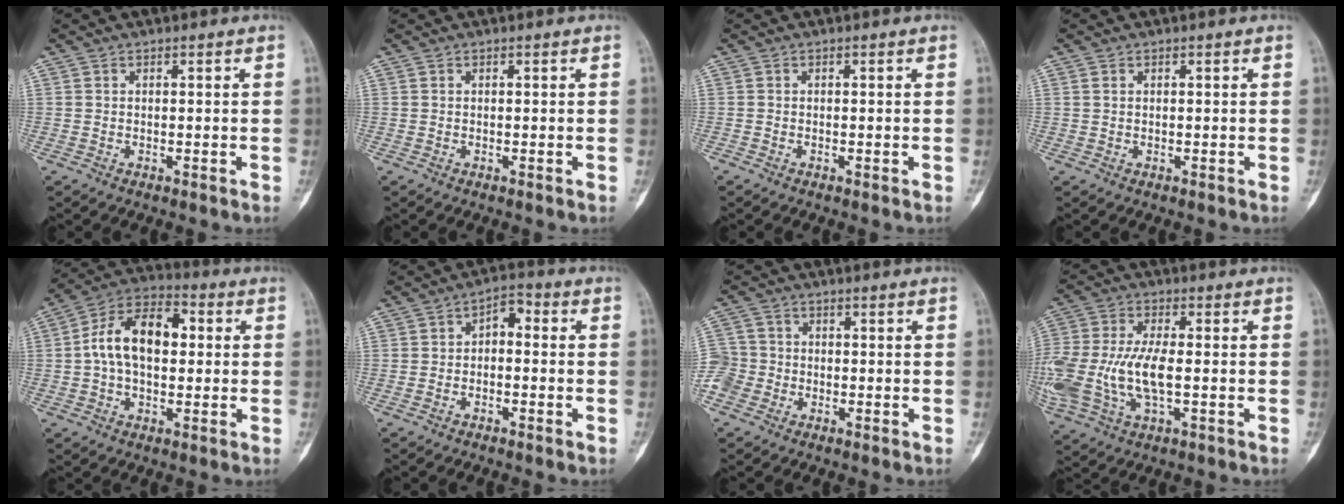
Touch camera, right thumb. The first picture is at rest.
{"total": 0.0}
{"total": 0.0}
{"total": 0.6, "force": [0.3, 0.4, 0.3], "torque": [-0.005, 0.003, 0.006]}
{"total": 13.7, "force": [1.1, 8.4, 10.8], "torque": [-0.174, 0.034, 0.006]}
{"total": 3.9, "force": [-0.1, 2.5, 3.0], "torque": [-0.030, 0.026, -0.015]}
{"total": 6.4, "force": [-2.8, 5.6, 1.7], "torque": [-0.035, 0.017, -0.057]}
{"total": 16.3, "force": [-2.2, 7.6, 14.3], "torque": [-0.343, 0.003, -0.036]}